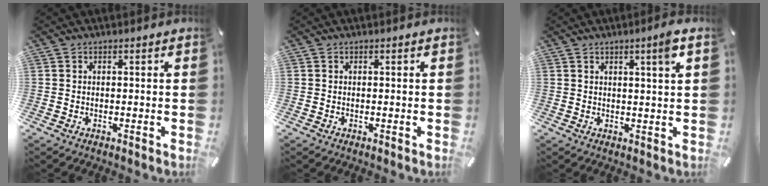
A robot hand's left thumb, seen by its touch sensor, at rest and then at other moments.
{"total": 0.0}
{"total": 4.3, "force": [2.2, 0.1, 3.7], "torque": [-0.066, -0.004, 0.033]}